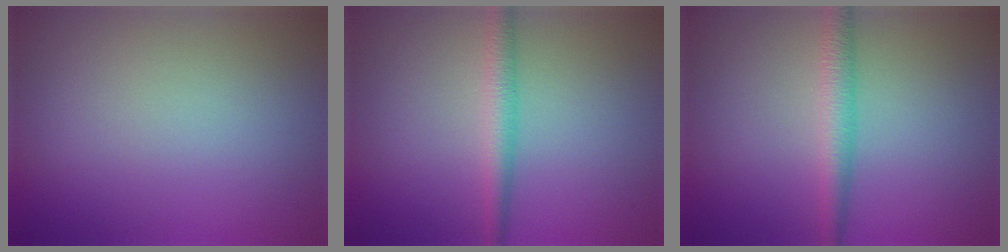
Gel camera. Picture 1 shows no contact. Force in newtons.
{"total": 2.5, "press": 2.5, "slide": 0.0}
{"total": 2.8, "press": 2.8, "slide": 0.0}